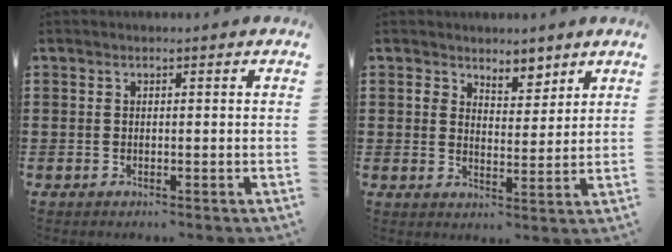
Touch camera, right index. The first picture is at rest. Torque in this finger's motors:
{"motor_torque": [-0.36, 0.34, 0.05, 0.00]}